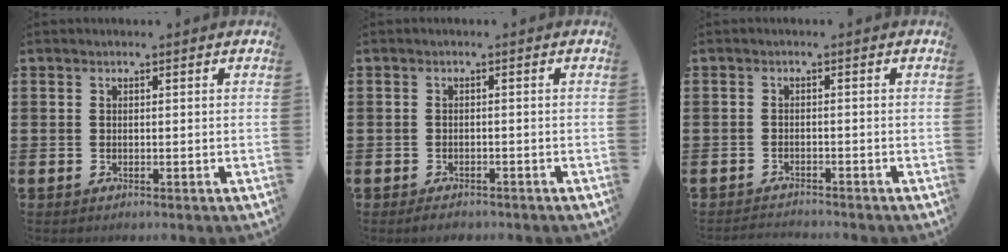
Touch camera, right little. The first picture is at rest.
{"total": 1.0, "force": [-0.9, 0.3, 0.3], "torque": [-0.009, -0.001, -0.019]}
{"total": 1.3, "force": [-1.3, -0.1, -0.1], "torque": [-0.002, 0.003, -0.027]}